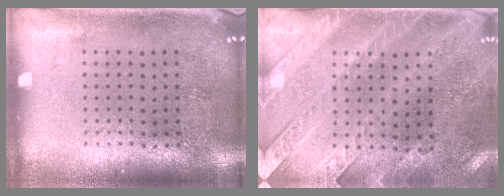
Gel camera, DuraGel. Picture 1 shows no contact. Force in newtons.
{"total": 3.0, "press": 2.6, "slide": 1.4}